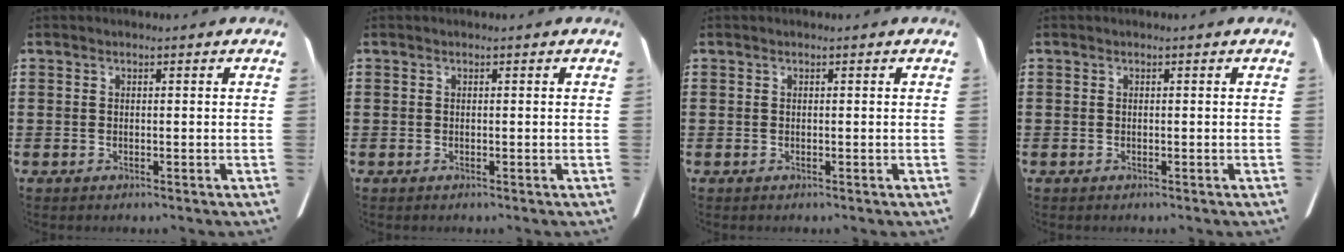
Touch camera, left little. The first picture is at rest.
{"total": 0.0}
{"total": 0.0}
{"total": 0.0}